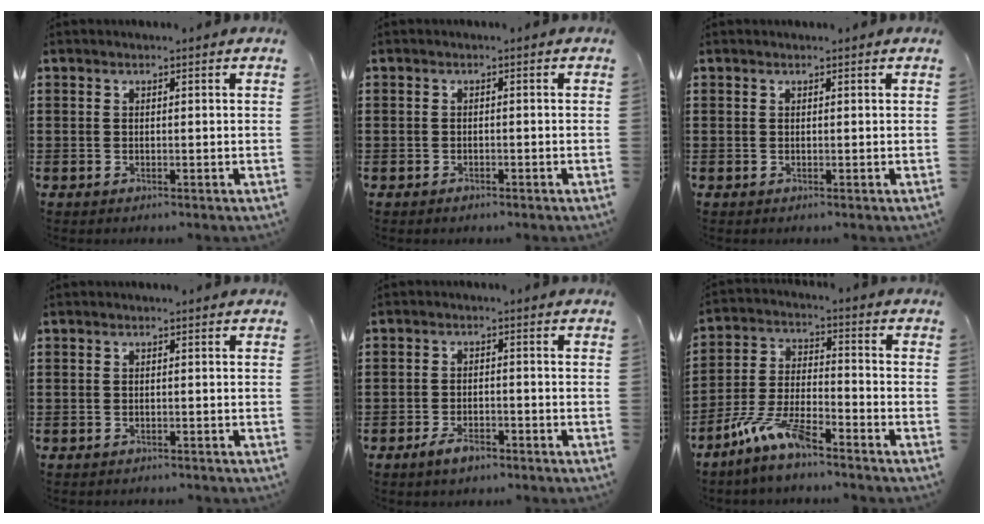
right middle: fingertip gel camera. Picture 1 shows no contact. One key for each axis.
{"total": 0.9, "fx": -0.8, "fy": 0.5, "fz": 0.0, "tx": -0.002, "ty": -0.001, "tz": -0.017}
{"total": 0.0}
{"total": 0.7, "fx": -0.7, "fy": 0.0, "fz": 0.0, "tx": -0.002, "ty": -0.002, "tz": -0.015}
{"total": 3.1, "fx": -2.3, "fy": 1.1, "fz": 1.6, "tx": -0.035, "ty": 0.000, "tz": -0.045}
{"total": 8.5, "fx": -6.8, "fy": 1.4, "fz": 5.0, "tx": -0.120, "ty": -0.006, "tz": -0.134}